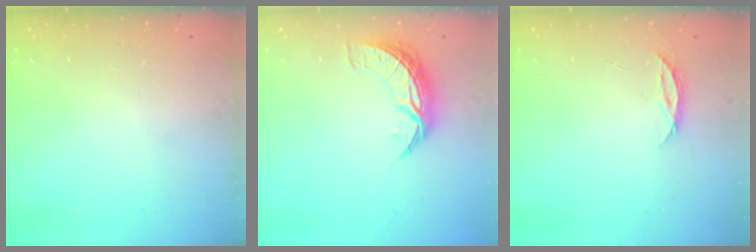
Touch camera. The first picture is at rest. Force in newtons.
{"total": 7.9, "press": 7.9, "slide": 0.1}
{"total": 4.0, "press": 3.9, "slide": 0.4}